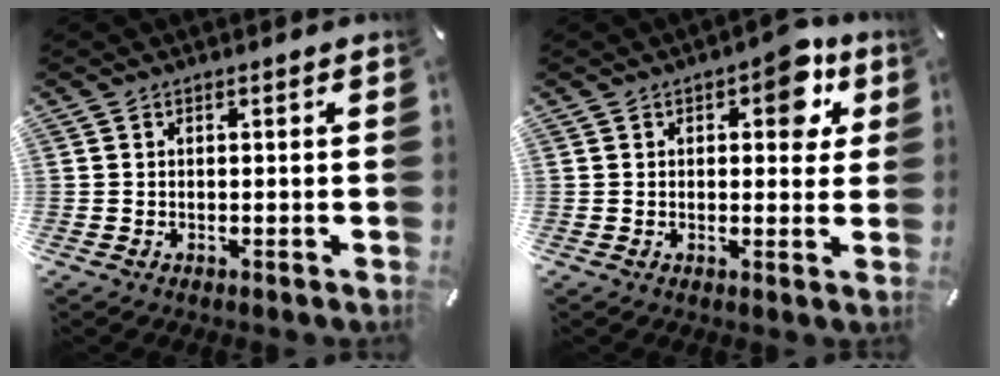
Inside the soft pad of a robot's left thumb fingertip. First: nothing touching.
{"total": 7.9, "force": [3.4, 4.4, 5.7], "torque": [-0.056, -0.012, 0.048]}